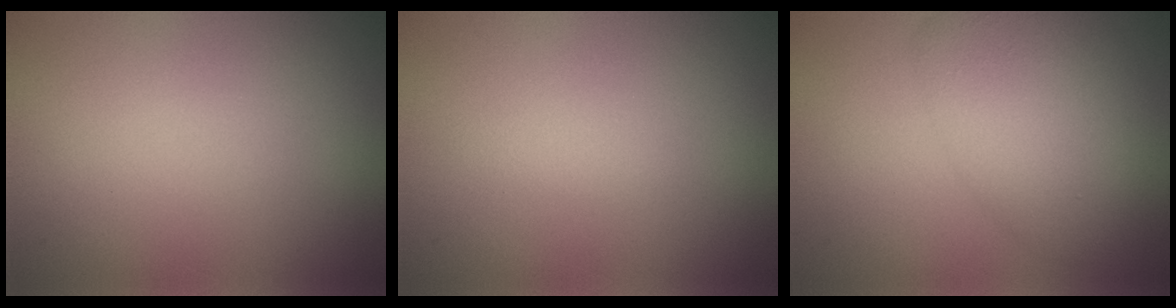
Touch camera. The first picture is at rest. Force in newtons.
{"total": 0.6, "press": 0.6, "slide": 0.1}
{"total": 5.2, "press": 5.2, "slide": 0.3}